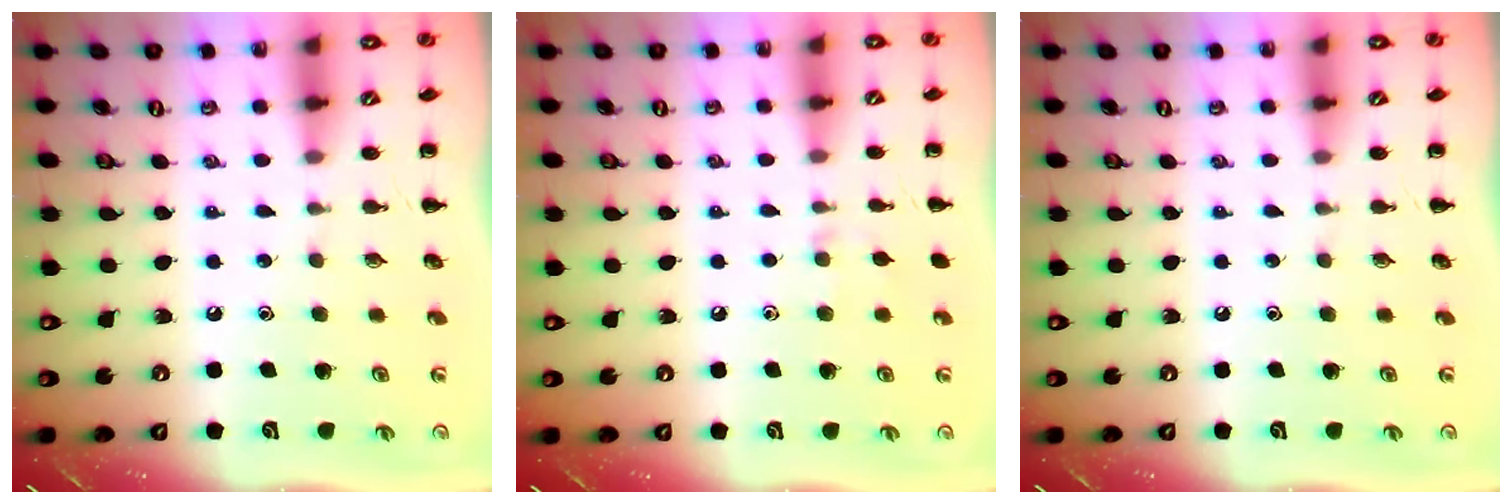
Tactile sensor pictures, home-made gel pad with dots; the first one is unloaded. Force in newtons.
{"total": 4.8, "press": 4.6, "slide": 1.6}
{"total": 0.0}